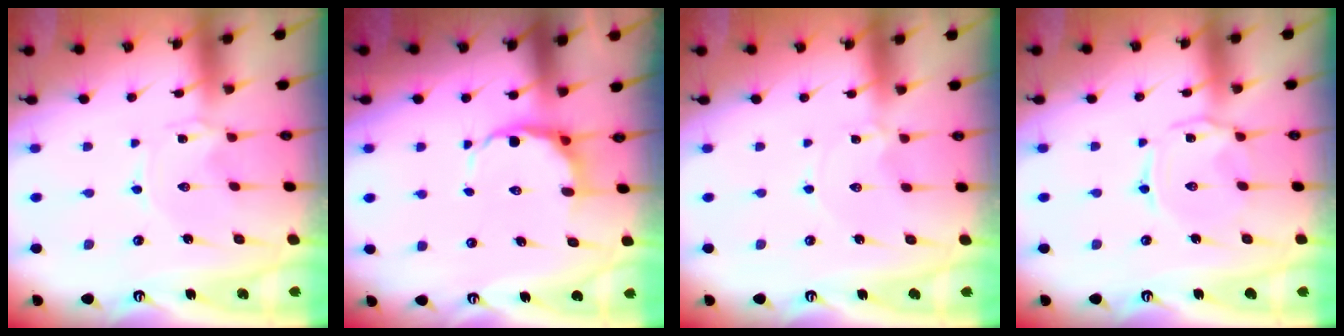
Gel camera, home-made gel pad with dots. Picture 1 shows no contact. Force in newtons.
{"total": 7.6, "press": 7.4, "slide": 1.8}
{"total": 1.0, "press": 1.0, "slide": 0.1}
{"total": 2.7, "press": 2.7, "slide": 0.4}